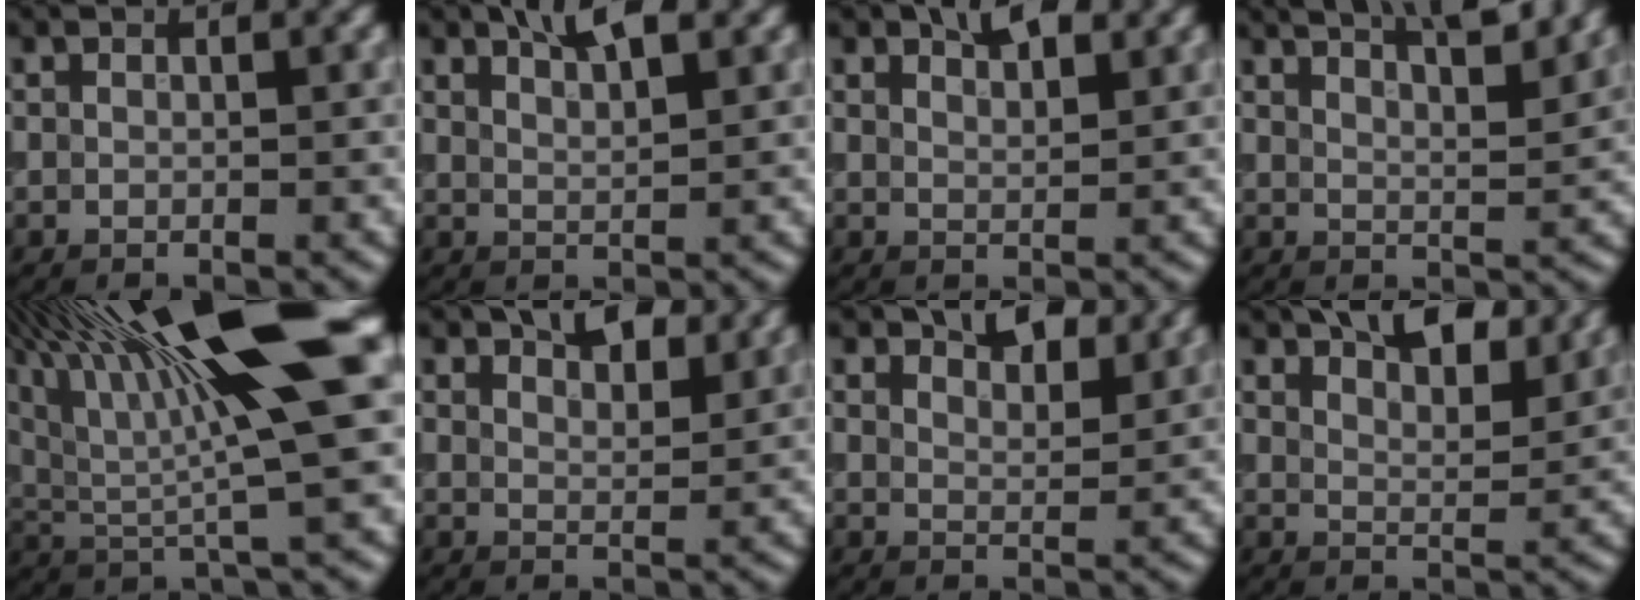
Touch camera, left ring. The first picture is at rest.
{"total": 2.6, "force": [2.1, 0.5, 1.4], "torque": [-0.016, 0.004, 0.036]}
{"total": 2.2, "force": [1.9, 0.7, 0.9], "torque": [-0.012, 0.005, 0.031]}
{"total": 6.4, "force": [5.0, 1.5, 3.7], "torque": [-0.017, 0.024, 0.044]}
{"total": 16.5, "force": [6.5, 3.9, 14.7], "torque": [-0.262, 0.022, 0.112]}
{"total": 3.1, "force": [2.5, 1.3, 1.3], "torque": [-0.016, 0.007, 0.035]}
{"total": 2.7, "force": [2.3, 1.1, 0.8], "torque": [-0.011, 0.002, 0.035]}
{"total": 5.4, "force": [4.2, 1.9, 2.7], "torque": [-0.037, 0.012, 0.057]}